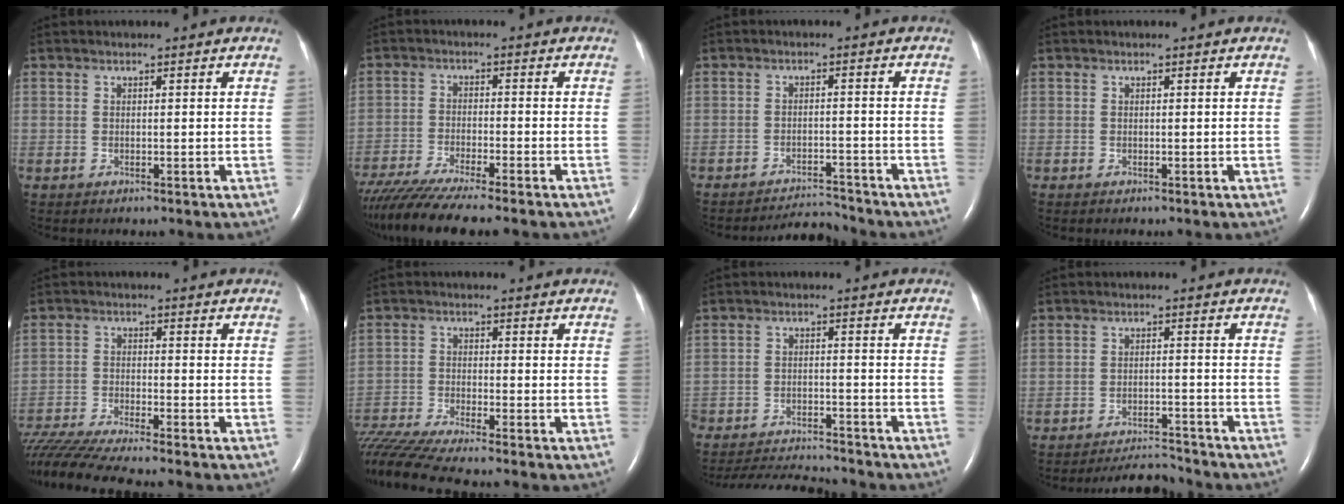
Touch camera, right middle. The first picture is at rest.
{"total": 12.1, "force": [-10.3, 0.1, 6.4], "torque": [-0.101, -0.028, -0.167]}
{"total": 4.4, "force": [-4.3, -0.4, -0.6], "torque": [0.007, -0.005, -0.070]}
{"total": 0.0}
{"total": 13.6, "force": [-12.1, -0.5, 6.2], "torque": [-0.112, -0.020, -0.208]}
{"total": 11.6, "force": [-10.3, -0.8, 5.4], "torque": [-0.106, -0.016, -0.183]}
{"total": 13.8, "force": [-13.1, 1.4, 4.0], "torque": [-0.073, -0.016, -0.194]}
{"total": 5.7, "force": [-5.7, 0.0, 0.1], "torque": [-0.005, -0.006, -0.095]}